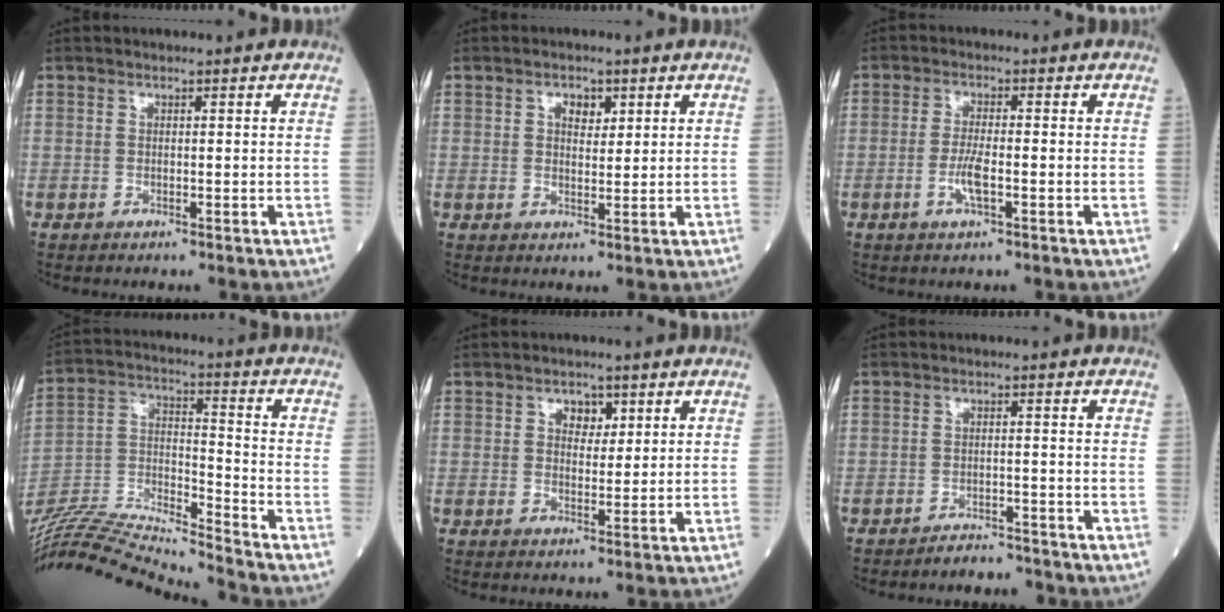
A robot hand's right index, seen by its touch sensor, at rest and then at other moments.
{"total": 2.9, "force": [1.3, 1.6, 2.0], "torque": [-0.029, 0.003, 0.020]}
{"total": 3.8, "force": [-1.3, 0.6, 3.5], "torque": [-0.073, -0.002, -0.025]}
{"total": 20.4, "force": [-19.5, -1.0, 6.1], "torque": [-0.123, 0.001, -0.342]}
{"total": 3.1, "force": [1.4, 2.0, 1.9], "torque": [-0.024, 0.004, 0.021]}
{"total": 3.6, "force": [-3.4, 0.9, 0.1], "torque": [0.000, -0.001, -0.053]}